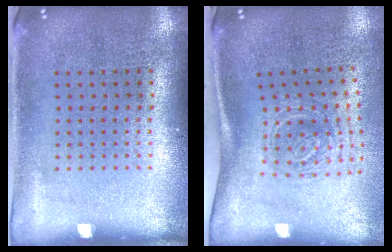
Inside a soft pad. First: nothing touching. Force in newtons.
{"total": 1.9, "press": 1.3, "slide": 1.4}